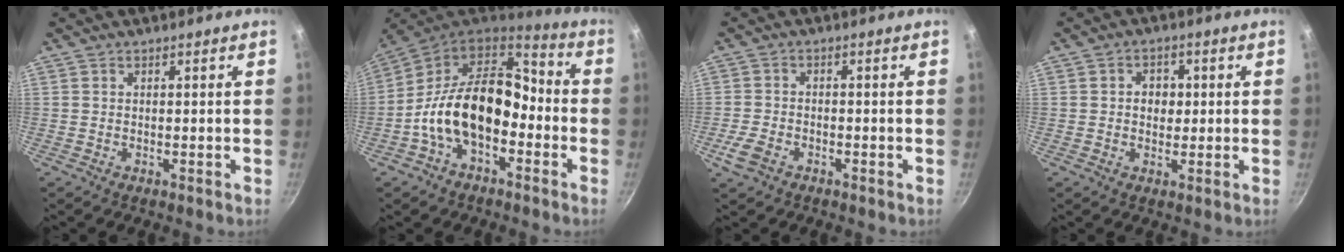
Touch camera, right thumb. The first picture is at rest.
{"total": 18.5, "force": [-4.1, 11.7, 13.7], "torque": [-0.211, 0.060, -0.089]}
{"total": 4.6, "force": [-2.4, 2.8, 2.7], "torque": [-0.062, 0.012, -0.050]}
{"total": 4.0, "force": [0.3, 3.3, 2.2], "torque": [-0.012, 0.001, 0.001]}